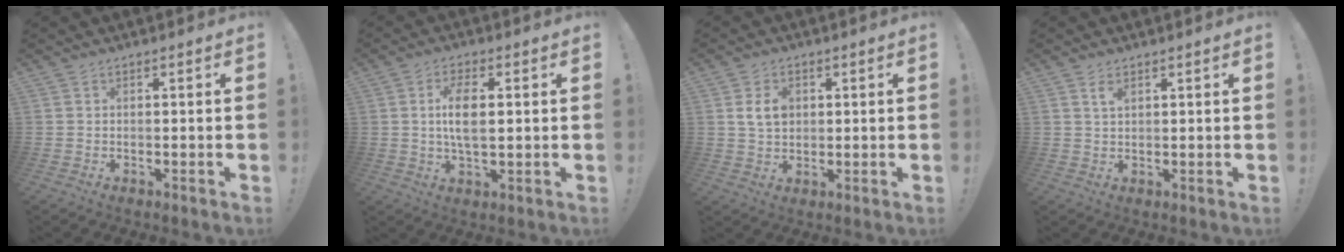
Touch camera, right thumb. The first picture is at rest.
{"total": 8.4, "force": [1.2, 3.8, 7.4], "torque": [-0.128, -0.005, 0.016]}
{"total": 6.3, "force": [1.4, 4.6, 4.0], "torque": [-0.073, 0.003, 0.025]}
{"total": 2.3, "force": [1.3, 1.0, 1.6], "torque": [-0.025, -0.004, 0.022]}